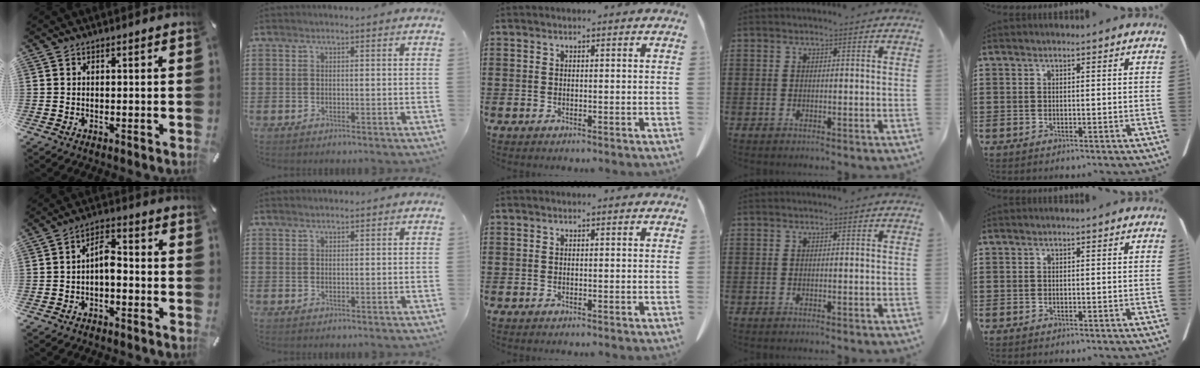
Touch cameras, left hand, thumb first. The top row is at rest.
{"thumb": {"total": 5.7, "force": [-1.7, 3.1, 4.5], "torque": [-0.077, 0.023, -0.030]}, "index": {"total": 0.9, "force": [0.9, 0.2, 0.0], "torque": [-0.002, 0.000, 0.018]}}